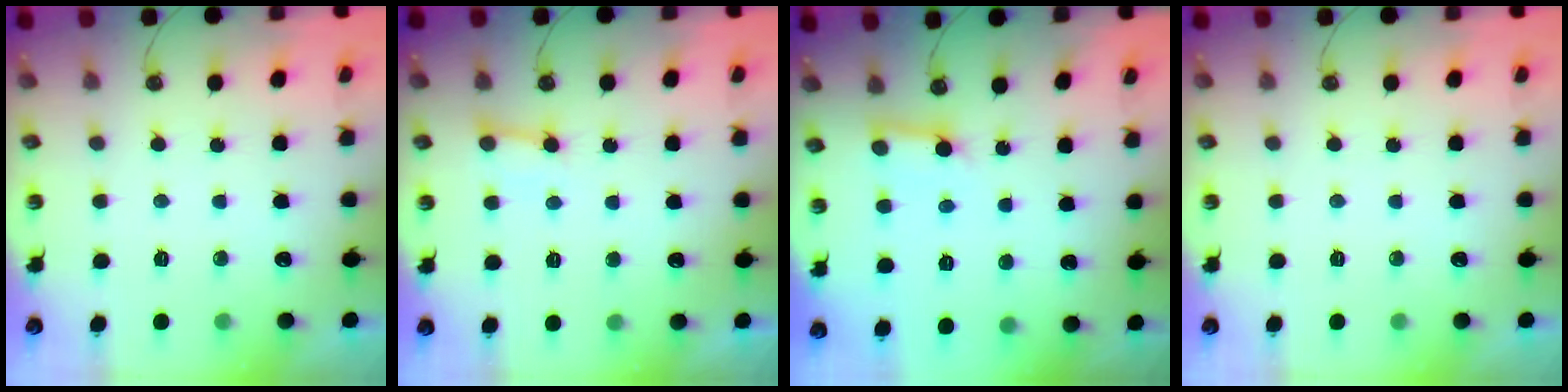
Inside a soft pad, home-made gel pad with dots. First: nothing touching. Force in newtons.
{"total": 5.2, "press": 5.1, "slide": 0.5}
{"total": 5.0, "press": 4.9, "slide": 0.6}
{"total": 0.0}